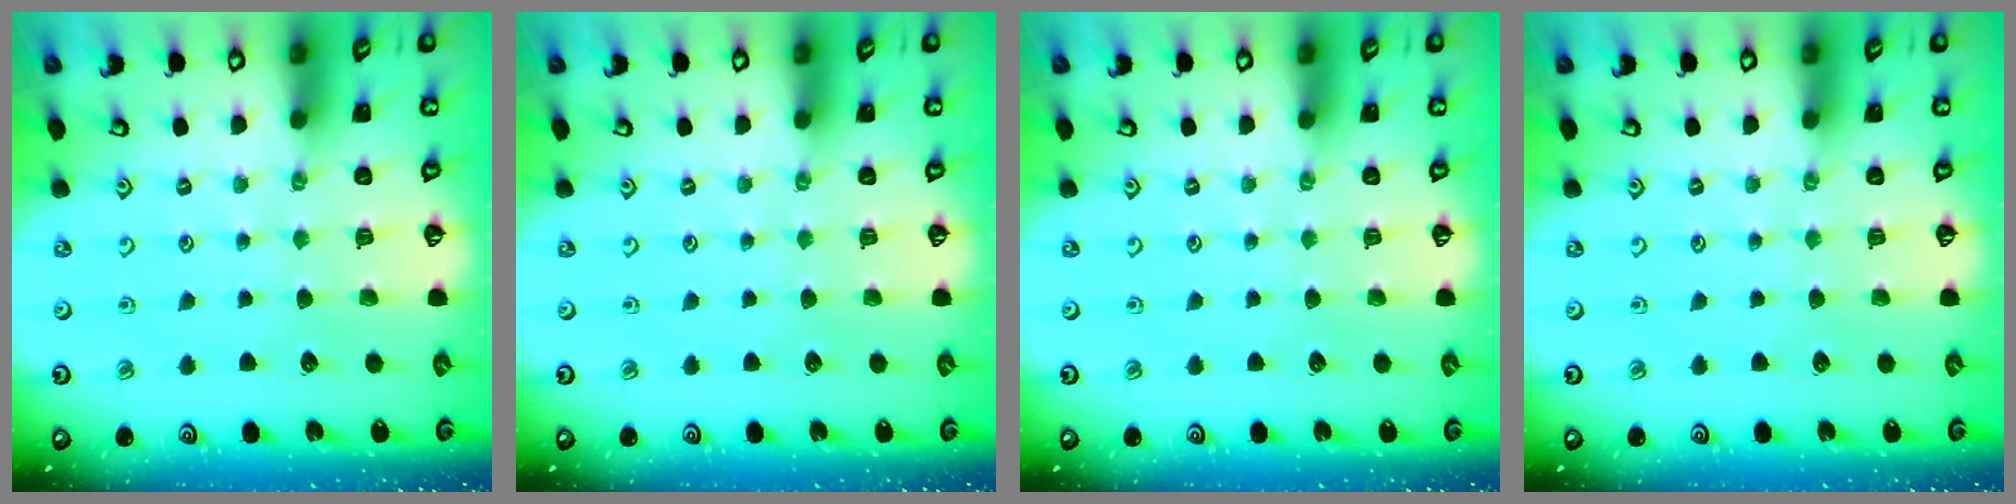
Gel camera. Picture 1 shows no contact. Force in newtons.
{"total": 0.0}
{"total": 0.0}
{"total": 0.0}